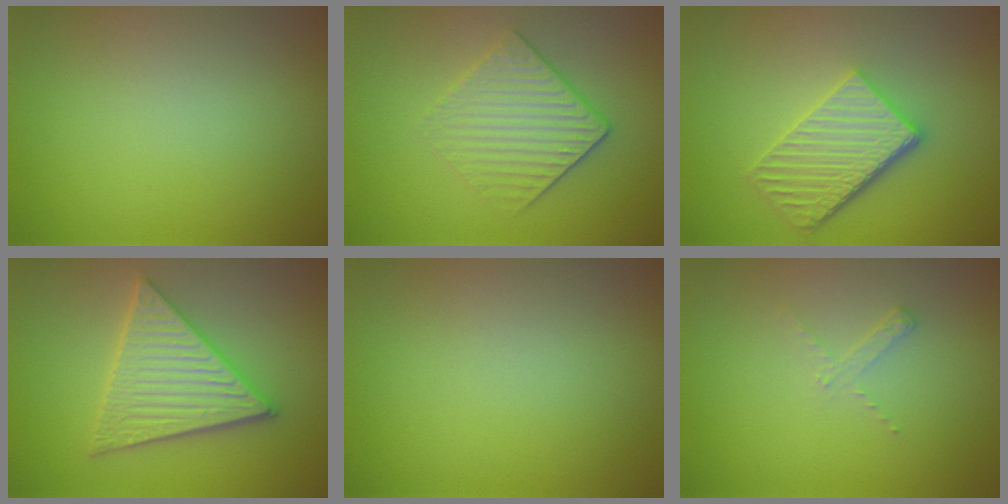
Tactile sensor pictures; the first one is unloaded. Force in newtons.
{"total": 3.7, "press": 3.3, "slide": 1.7}
{"total": 4.9, "press": 3.9, "slide": 3.1}
{"total": 5.6, "press": 5.5, "slide": 0.7}
{"total": 0.0}
{"total": 1.1, "press": 1.1, "slide": 0.2}